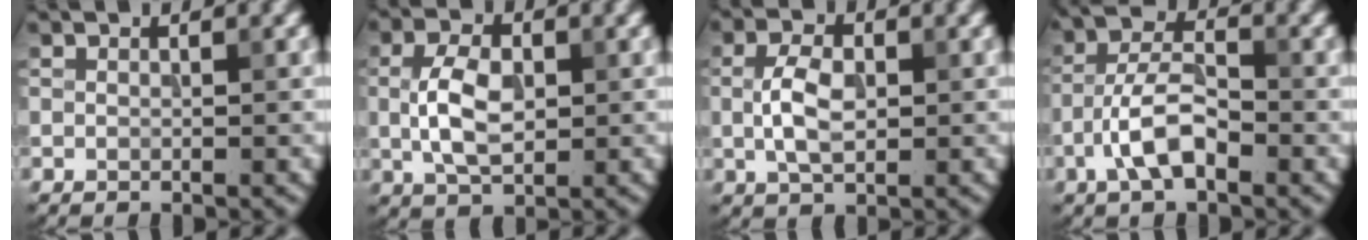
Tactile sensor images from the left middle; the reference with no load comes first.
{"total": 4.8, "force": [0.0, 2.8, 3.9], "torque": [-0.081, 0.003, -0.001]}
{"total": 3.9, "force": [0.0, 2.2, 3.1], "torque": [-0.069, 0.002, -0.002]}
{"total": 5.0, "force": [-2.3, 2.1, 3.9], "torque": [-0.073, 0.013, -0.050]}